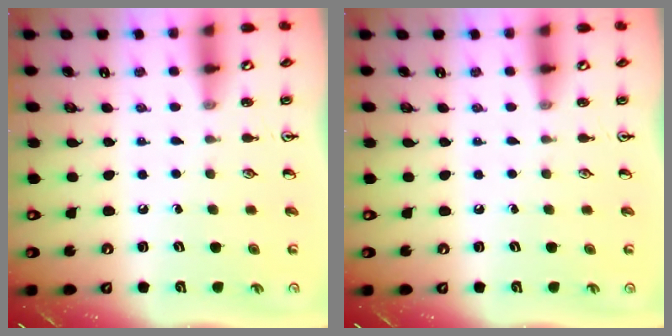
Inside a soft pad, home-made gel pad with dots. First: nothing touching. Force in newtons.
{"total": 0.0}